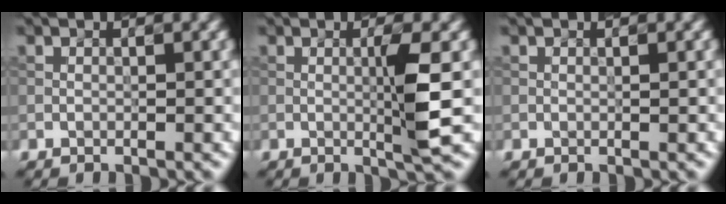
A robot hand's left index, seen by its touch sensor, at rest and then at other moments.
{"total": 3.2, "force": [-0.1, -0.1, 3.2], "torque": [-0.061, 0.000, 0.006]}
{"total": 0.0}